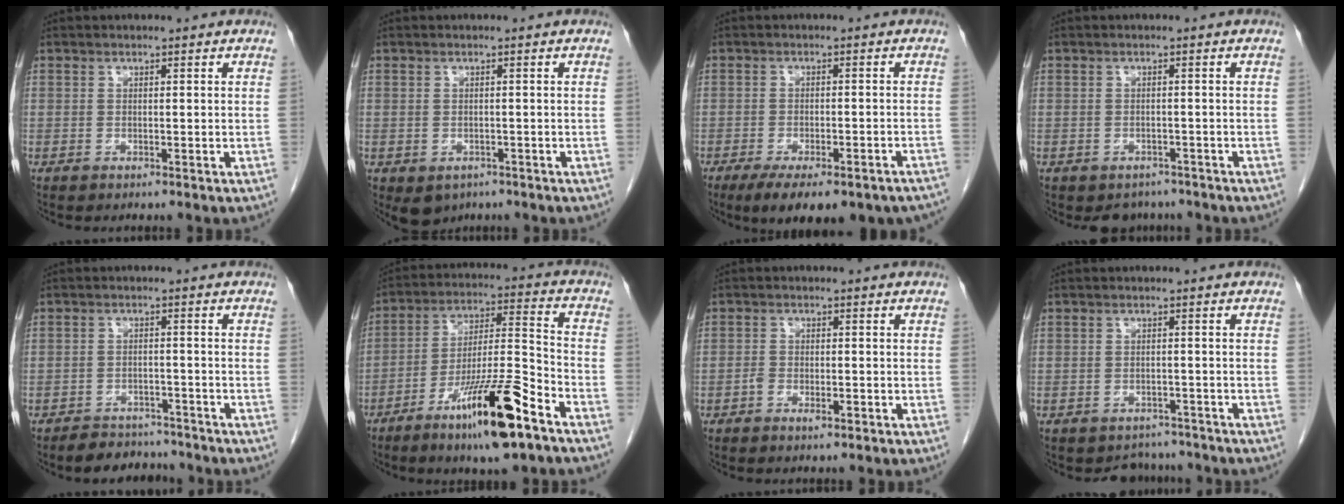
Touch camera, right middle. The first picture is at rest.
{"total": 3.7, "force": [-2.1, 2.7, 1.3], "torque": [-0.014, -0.001, -0.022]}
{"total": 15.3, "force": [-11.9, 4.4, 8.6], "torque": [-0.104, -0.003, -0.151]}
{"total": 3.6, "force": [-3.0, 1.9, 0.2], "torque": [0.000, 0.006, -0.041]}
{"total": 5.5, "force": [-4.9, 2.3, 0.5], "torque": [0.002, 0.003, -0.073]}
{"total": 16.1, "force": [-9.6, 1.6, 12.8], "torque": [-0.230, -0.020, -0.165]}
{"total": 2.6, "force": [-1.4, 1.0, 1.9], "torque": [-0.029, 0.004, -0.020]}
{"total": 3.9, "force": [-3.4, 1.9, -0.4], "torque": [0.008, 0.010, -0.047]}